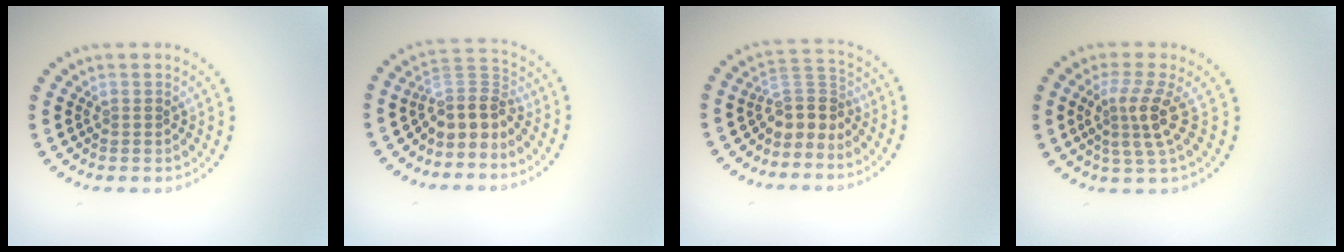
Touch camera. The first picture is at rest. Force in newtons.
{"total": 3.7, "press": 2.7, "slide": 2.5}
{"total": 3.0, "press": 2.1, "slide": 2.1}
{"total": 3.4, "press": 2.5, "slide": 2.2}